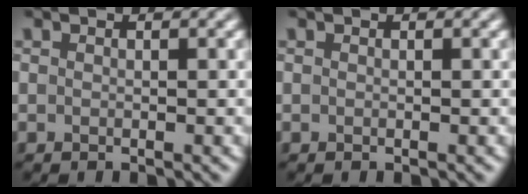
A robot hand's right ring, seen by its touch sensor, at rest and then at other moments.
{"total": 0.0}